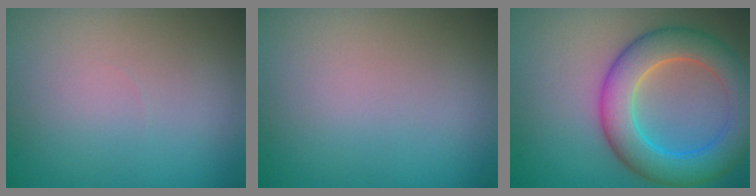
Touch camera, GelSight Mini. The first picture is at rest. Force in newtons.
{"total": 0.0}
{"total": 7.4, "press": 7.4, "slide": 0.3}